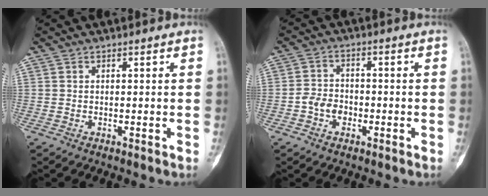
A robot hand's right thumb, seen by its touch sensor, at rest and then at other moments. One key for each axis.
{"total": 6.4, "fx": -2.3, "fy": 5.0, "fz": 3.3, "tx": -0.037, "ty": 0.028, "tz": -0.048}